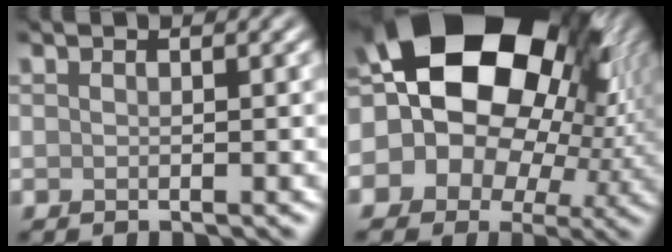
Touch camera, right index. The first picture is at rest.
{"total": 23.4, "force": [6.0, 16.7, 15.3], "torque": [-0.244, 0.056, 0.060]}